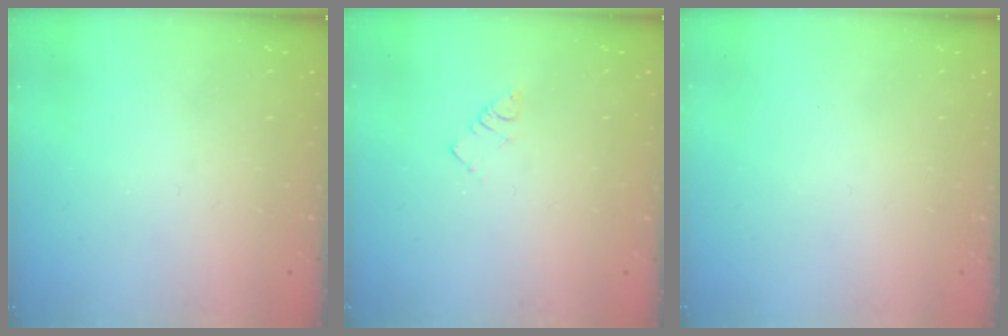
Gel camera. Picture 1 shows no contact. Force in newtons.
{"total": 2.3, "press": 2.3, "slide": 0.4}
{"total": 1.6, "press": 1.5, "slide": 0.1}